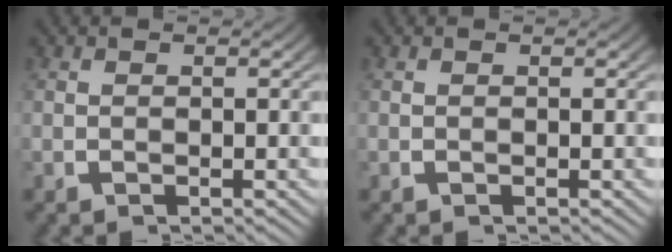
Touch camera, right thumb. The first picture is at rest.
{"total": 0.0}